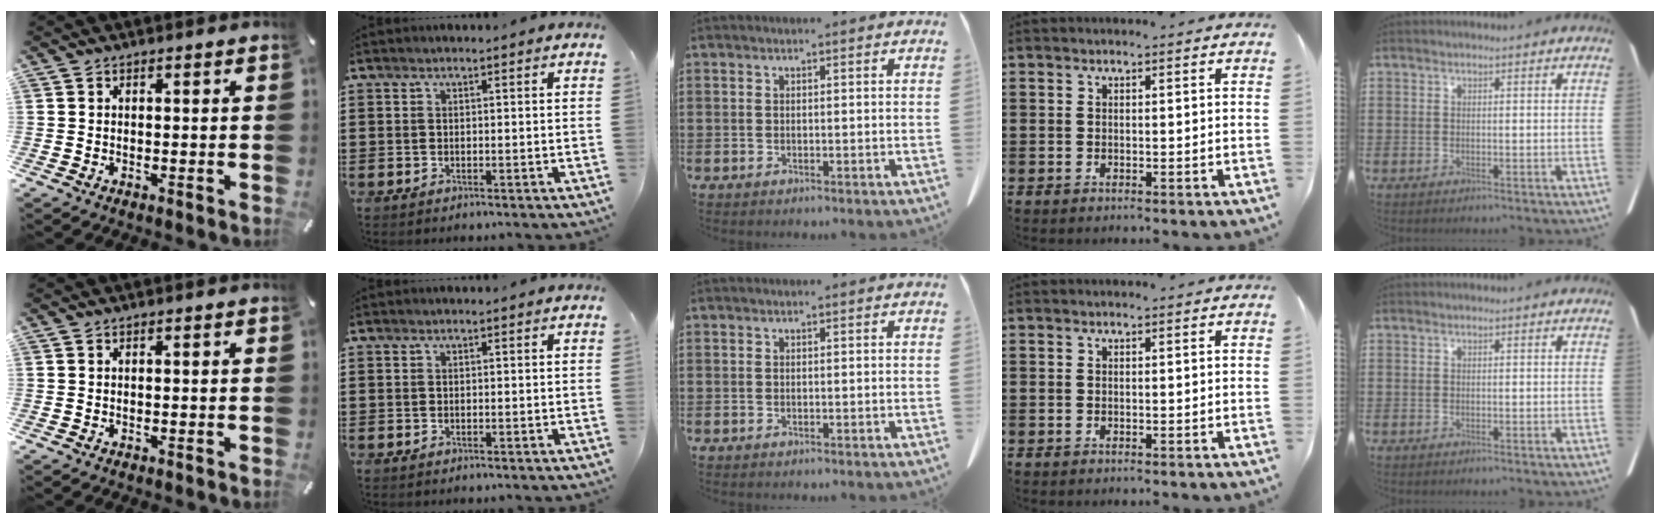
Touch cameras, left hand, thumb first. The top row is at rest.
{}